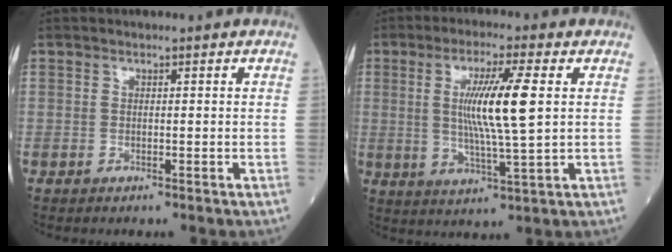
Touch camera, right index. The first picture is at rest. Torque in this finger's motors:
{"motor_torque": [1.55, 0.37, 0.75, 0.21]}